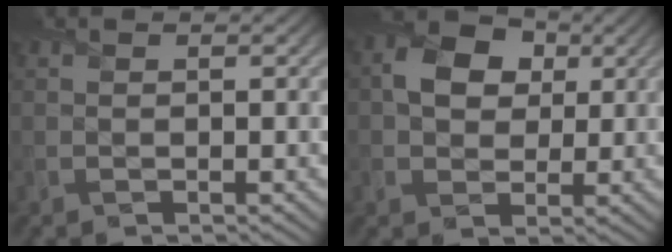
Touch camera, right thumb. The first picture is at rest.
{"total": 6.2, "force": [1.4, 4.9, 3.6], "torque": [-0.073, 0.012, 0.015]}